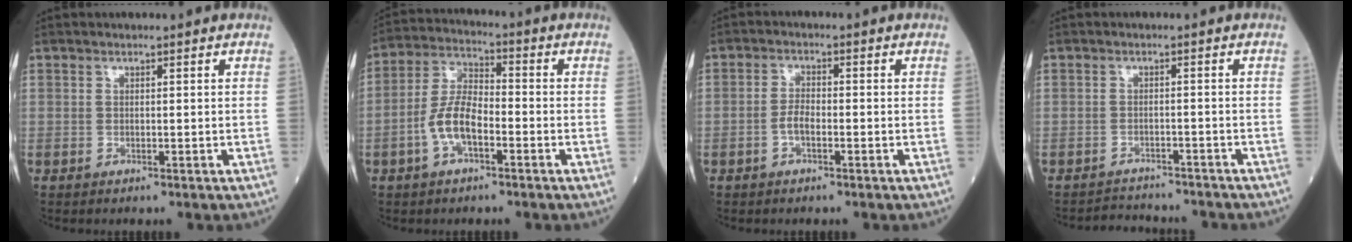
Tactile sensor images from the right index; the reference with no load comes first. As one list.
[{"total": 8.0, "force": [-2.7, 3.3, 6.7], "torque": [-0.146, 0.013, -0.055]}, {"total": 2.8, "force": [-1.0, 1.1, 2.3], "torque": [-0.046, 0.005, -0.019]}, {"total": 5.3, "force": [-5.1, 1.2, 0.1], "torque": [-0.004, 0.004, -0.069]}]